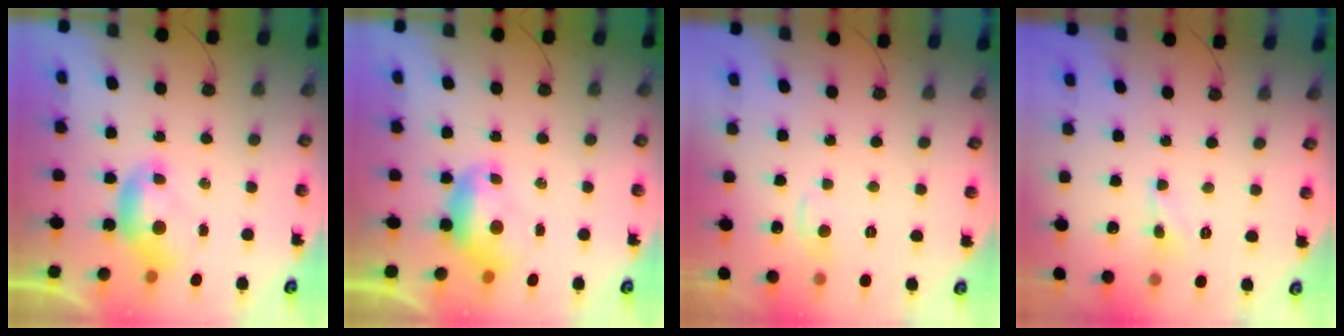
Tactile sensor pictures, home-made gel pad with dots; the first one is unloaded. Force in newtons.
{"total": 0.0}
{"total": 0.7, "press": 0.4, "slide": 0.6}
{"total": 1.6, "press": 1.5, "slide": 0.4}